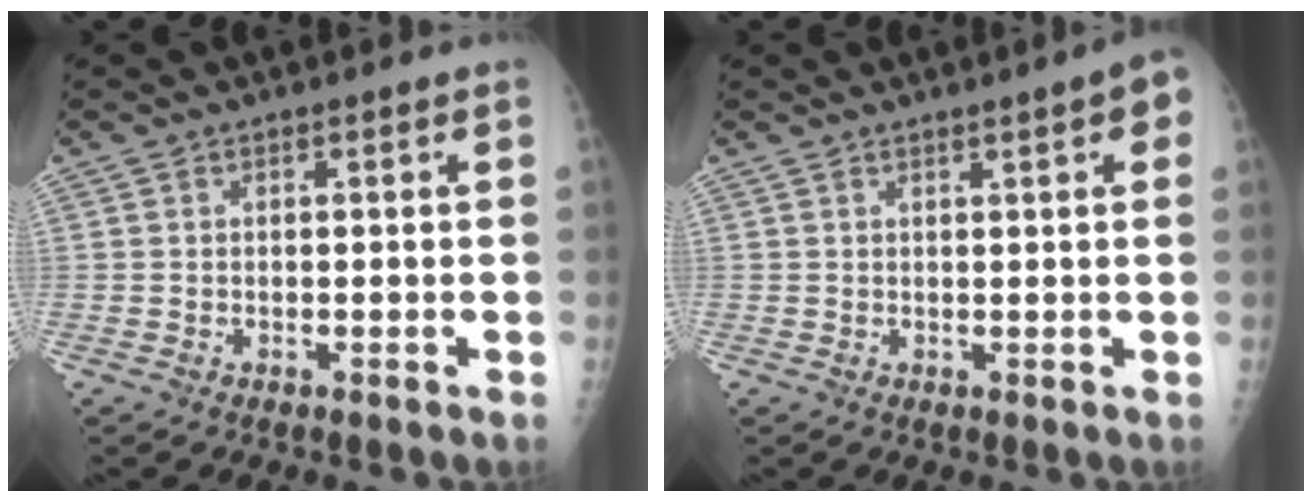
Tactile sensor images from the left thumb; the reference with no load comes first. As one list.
[{"total": 4.0, "force": [1.9, 0.7, 3.5], "torque": [-0.035, 0.001, 0.020]}]